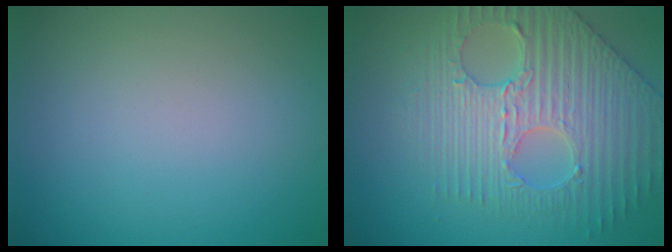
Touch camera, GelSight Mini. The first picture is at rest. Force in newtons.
{"total": 6.1, "press": 5.3, "slide": 2.9}